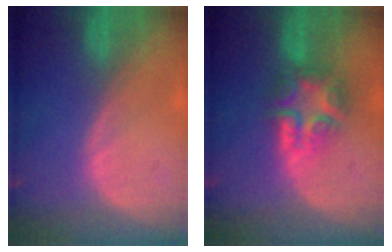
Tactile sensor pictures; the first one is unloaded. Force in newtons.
{"total": 7.9, "press": 6.7, "slide": 4.1}